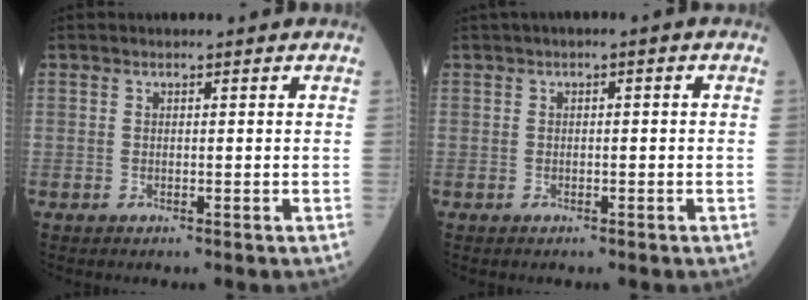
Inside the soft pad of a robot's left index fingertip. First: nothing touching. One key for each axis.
{"total": 1.2, "fx": 0.1, "fy": 0.1, "fz": 1.2, "tx": -0.018, "ty": 0.006, "tz": 0.000}